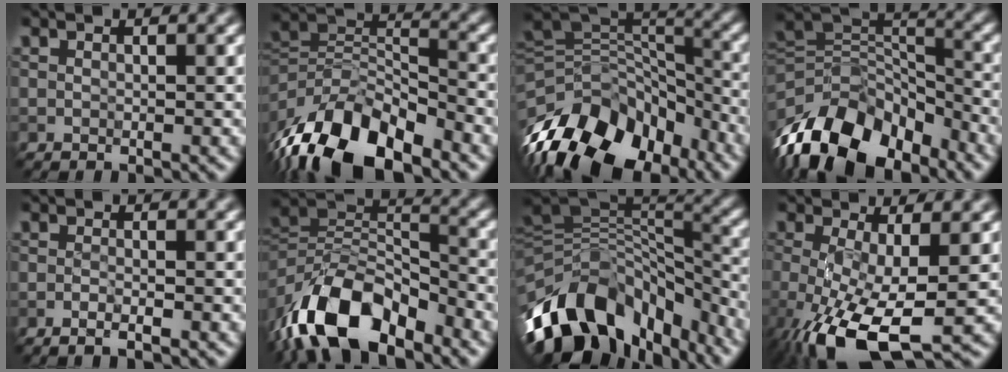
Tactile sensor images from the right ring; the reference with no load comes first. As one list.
[{"total": 11.8, "force": [-6.9, 5.5, 7.8], "torque": [-0.138, -0.004, -0.133]}, {"total": 13.9, "force": [-7.6, 8.3, 8.1], "torque": [-0.166, 0.015, -0.134]}, {"total": 12.6, "force": [-7.2, 7.4, 7.2], "torque": [-0.141, 0.012, -0.135]}, {"total": 1.3, "force": [-0.8, 0.3, 1.0], "torque": [-0.013, -0.002, -0.016]}, {"total": 11.9, "force": [-6.7, 5.6, 8.1], "torque": [-0.147, 0.005, -0.133]}, {"total": 14.0, "force": [-7.6, 8.7, 7.9], "torque": [-0.161, 0.014, -0.123]}, {"total": 10.0, "force": [-3.6, 3.7, 8.6], "torque": [-0.179, -0.026, -0.061]}]